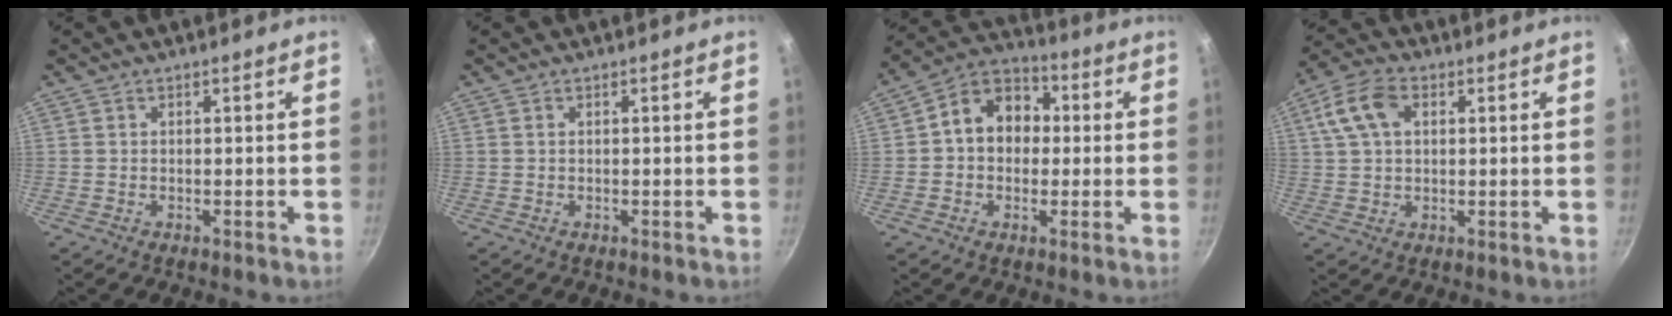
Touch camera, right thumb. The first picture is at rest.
{"total": 0.0}
{"total": 11.1, "force": [0.7, 8.9, 6.6], "torque": [-0.063, 0.029, -0.012]}
{"total": 9.0, "force": [2.7, 5.9, 6.3], "torque": [-0.121, 0.014, 0.042]}